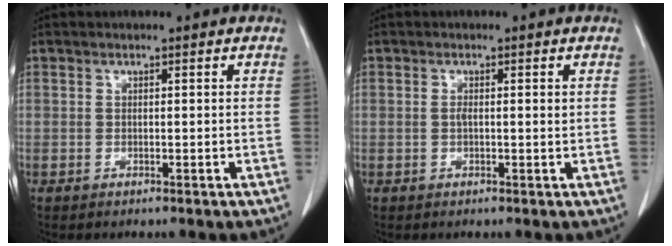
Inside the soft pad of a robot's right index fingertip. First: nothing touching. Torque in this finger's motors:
{"motor_torque": [-0.21, 0.14, -0.04, 0.00]}